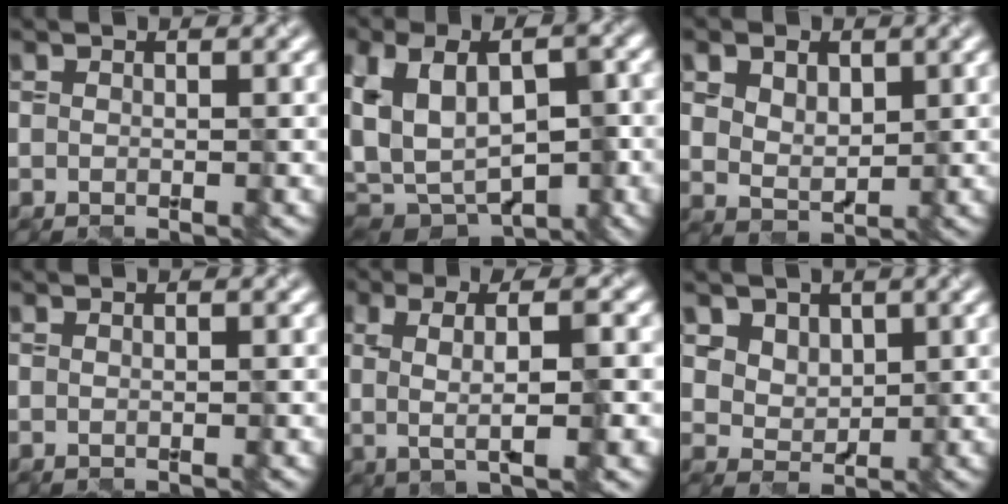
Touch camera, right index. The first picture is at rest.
{"total": 11.1, "force": [-3.1, 7.0, 8.0], "torque": [-0.149, -0.001, -0.029]}
{"total": 3.1, "force": [1.4, 2.1, 1.8], "torque": [-0.037, 0.007, 0.028]}
{"total": 0.8, "force": [0.3, 0.5, 0.6], "torque": [0.002, 0.001, -0.002]}
{"total": 4.6, "force": [-0.5, 1.0, 4.5], "torque": [-0.084, -0.003, 0.001]}
{"total": 3.5, "force": [2.1, 2.6, 1.2], "torque": [-0.053, -0.007, 0.062]}